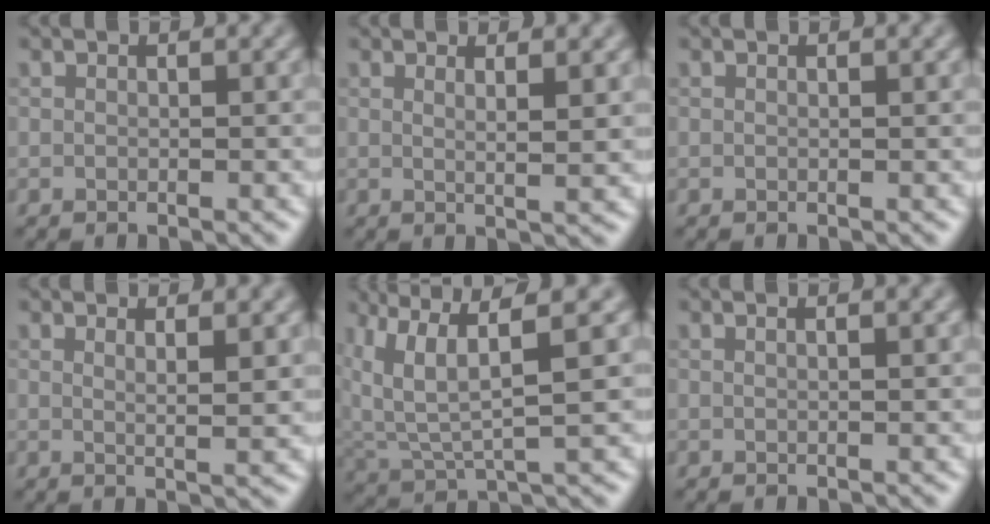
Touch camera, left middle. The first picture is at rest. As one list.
[{"total": 2.6, "force": [0.9, 0.7, 2.3], "torque": [-0.027, 0.004, 0.009]}, {"total": 0.6, "force": [0.3, 0.3, 0.5], "torque": [-0.001, 0.000, -0.001]}, {"total": 2.7, "force": [1.2, 0.7, 2.3], "torque": [-0.025, 0.002, 0.016]}, {"total": 5.7, "force": [2.6, 1.7, 4.8], "torque": [-0.111, -0.003, 0.062]}, {"total": 2.5, "force": [1.0, 1.3, 1.9], "torque": [0.000, 0.012, -0.014]}]